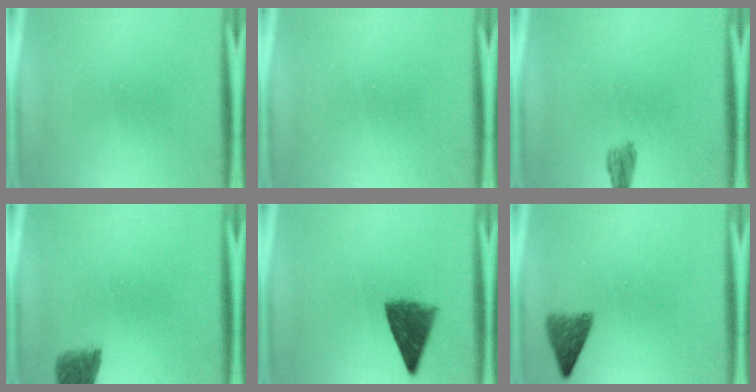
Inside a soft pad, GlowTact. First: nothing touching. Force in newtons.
{"total": 0.0}
{"total": 1.6}
{"total": 4.1}
{"total": 5.6}
{"total": 3.5}